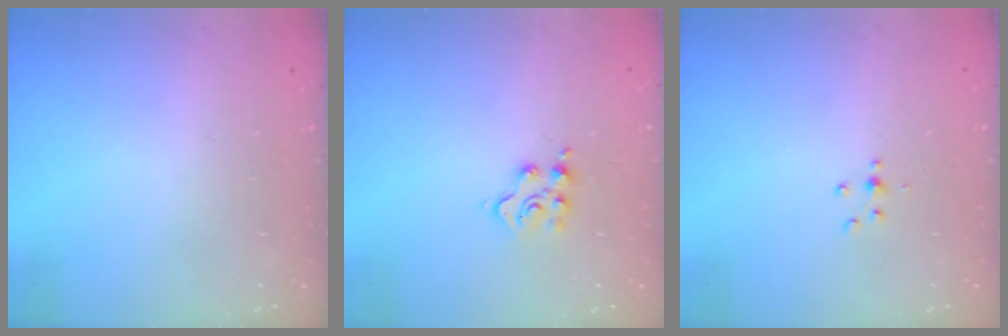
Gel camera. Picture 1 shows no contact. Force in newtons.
{"total": 4.8, "press": 4.8, "slide": 0.2}
{"total": 2.2, "press": 2.1, "slide": 0.5}